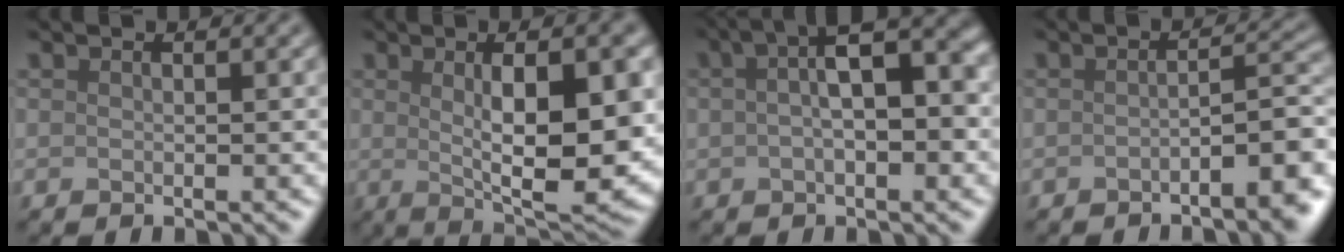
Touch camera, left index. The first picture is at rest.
{"total": 10.5, "force": [0.7, 3.1, 10.0], "torque": [-0.143, -0.009, 0.016]}
{"total": 7.9, "force": [1.5, 3.2, 7.1], "torque": [-0.102, 0.023, 0.018]}
{"total": 5.9, "force": [-2.5, 1.8, 5.1], "torque": [-0.053, 0.011, -0.037]}